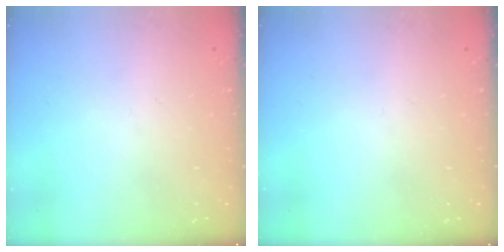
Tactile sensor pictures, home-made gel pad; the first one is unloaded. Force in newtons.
{"total": 0.0}